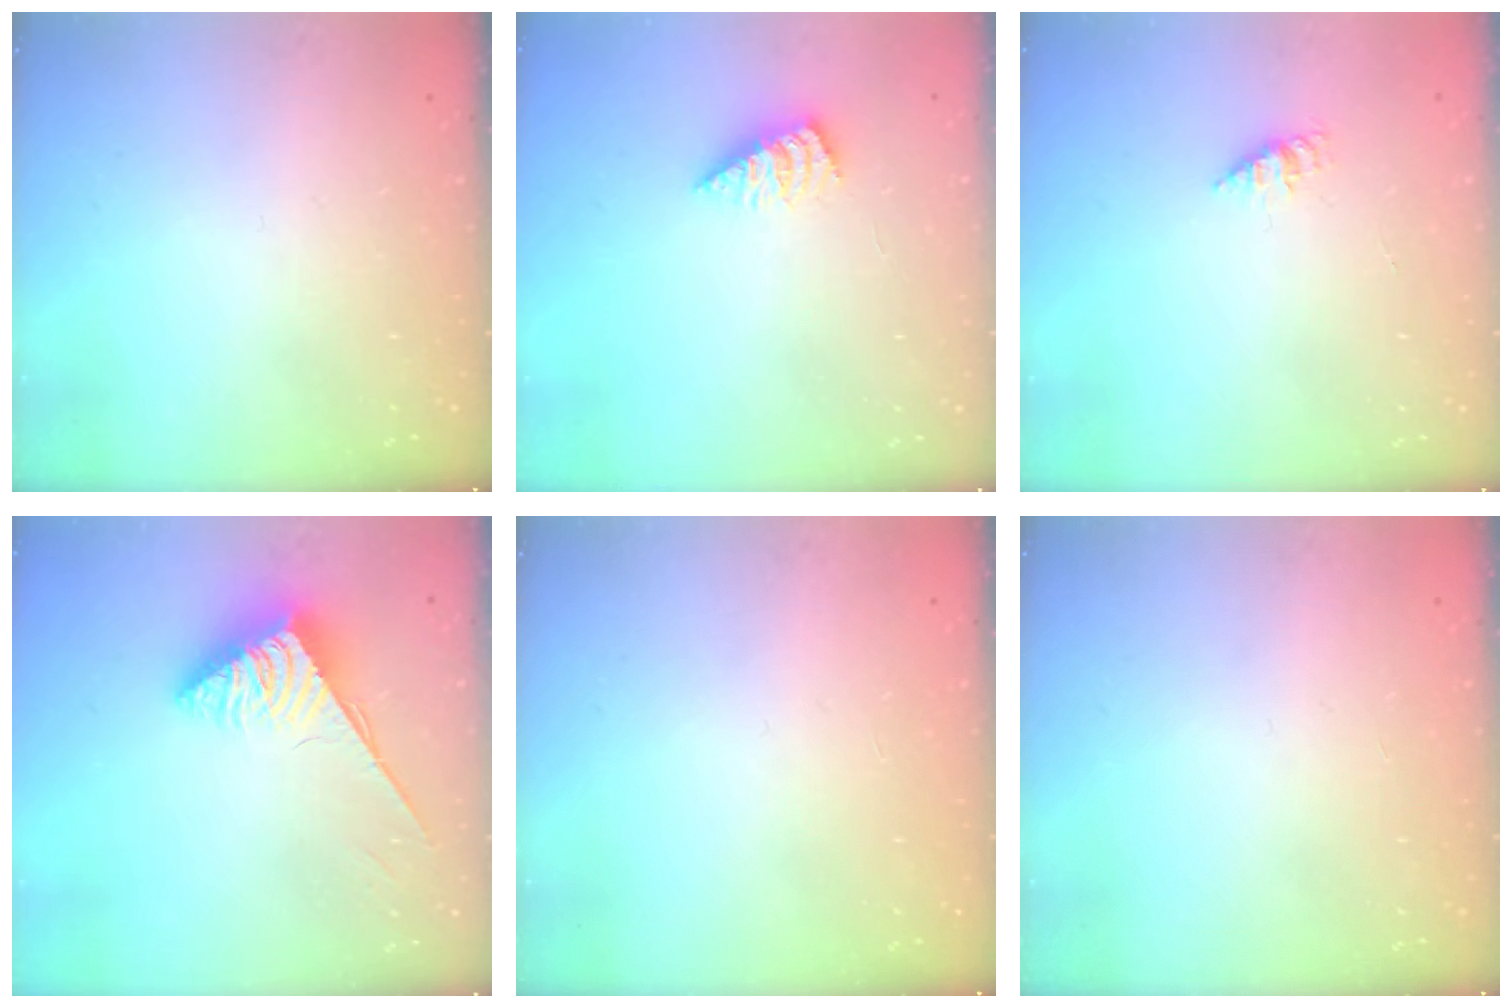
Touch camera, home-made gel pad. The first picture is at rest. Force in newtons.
{"total": 2.9, "press": 2.9, "slide": 0.3}
{"total": 1.1, "press": 1.1, "slide": 0.2}
{"total": 3.6, "press": 3.6, "slide": 0.6}
{"total": 0.0}
{"total": 0.0}